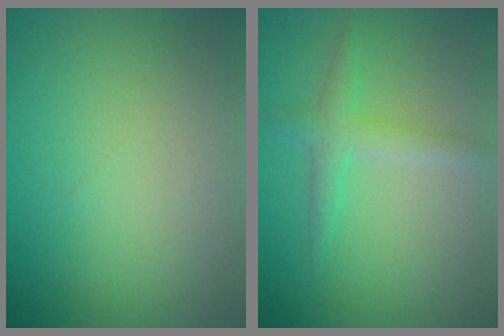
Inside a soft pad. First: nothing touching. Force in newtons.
{"total": 2.3, "press": 2.3, "slide": 0.1}